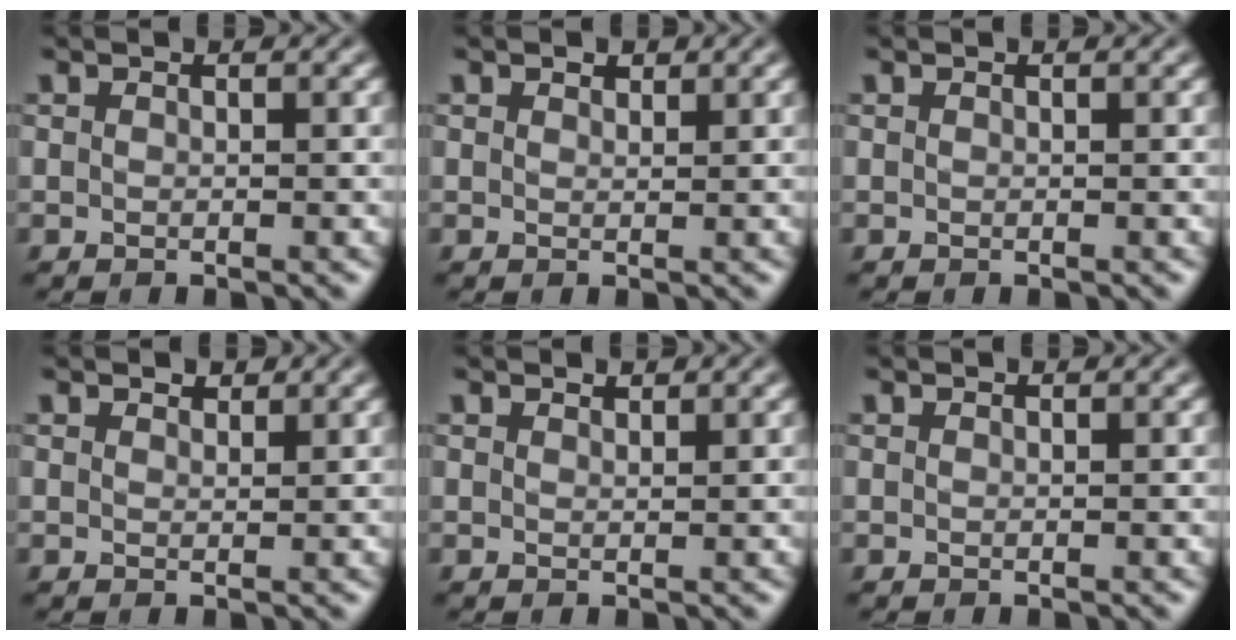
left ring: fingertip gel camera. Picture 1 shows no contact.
{"total": 0.9, "force": [0.7, 0.4, 0.2], "torque": [-0.004, -0.001, 0.012]}
{"total": 0.0}
{"total": 1.1, "force": [1.0, 0.4, 0.2], "torque": [-0.007, -0.001, 0.017]}
{"total": 0.8, "force": [0.8, 0.2, 0.1], "torque": [-0.005, -0.001, 0.016]}
{"total": 0.0}